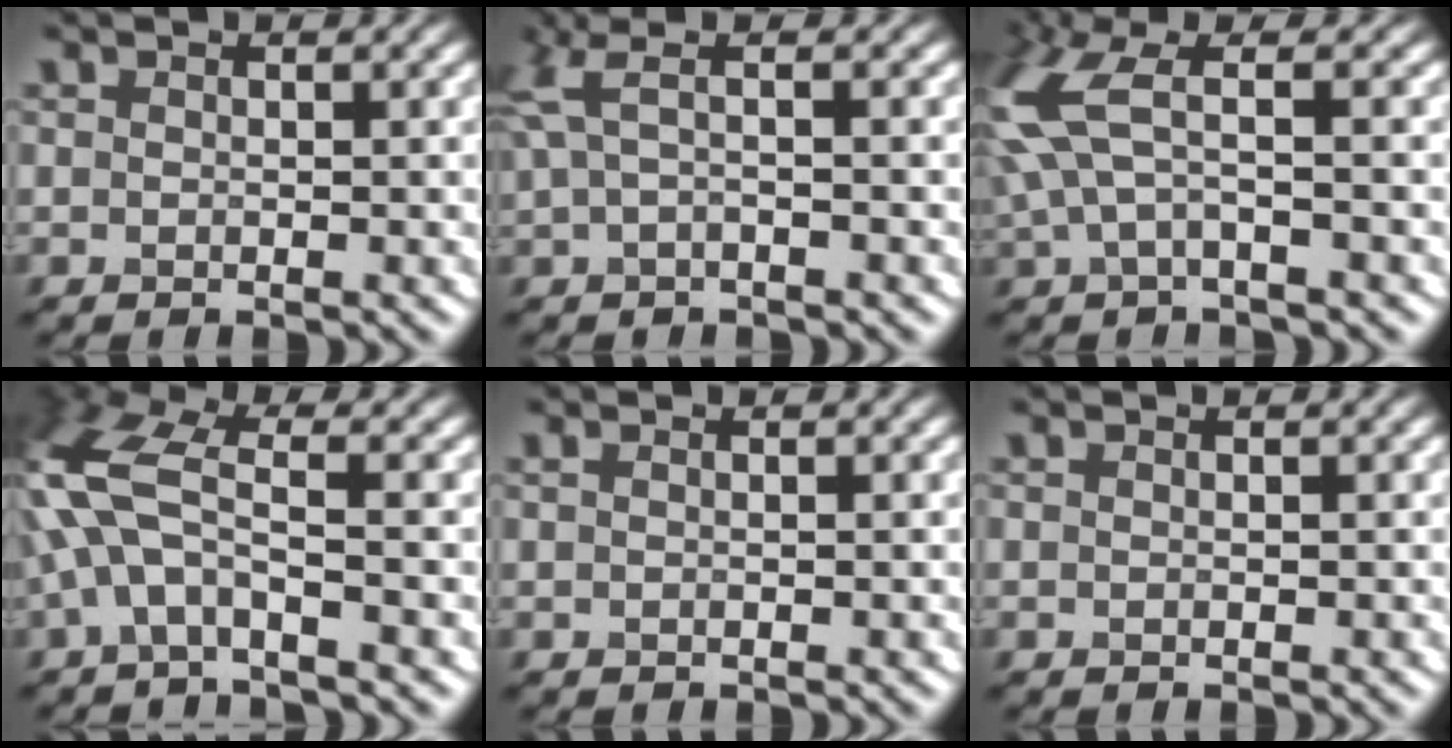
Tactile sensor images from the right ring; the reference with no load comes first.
{"total": 2.8, "force": [0.8, 0.7, 2.6], "torque": [-0.061, 0.007, 0.013]}
{"total": 4.9, "force": [1.2, 1.6, 4.5], "torque": [-0.121, 0.005, 0.021]}
{"total": 6.4, "force": [-1.1, 2.6, 5.8], "torque": [-0.138, 0.018, -0.038]}
{"total": 0.0}
{"total": 0.0}